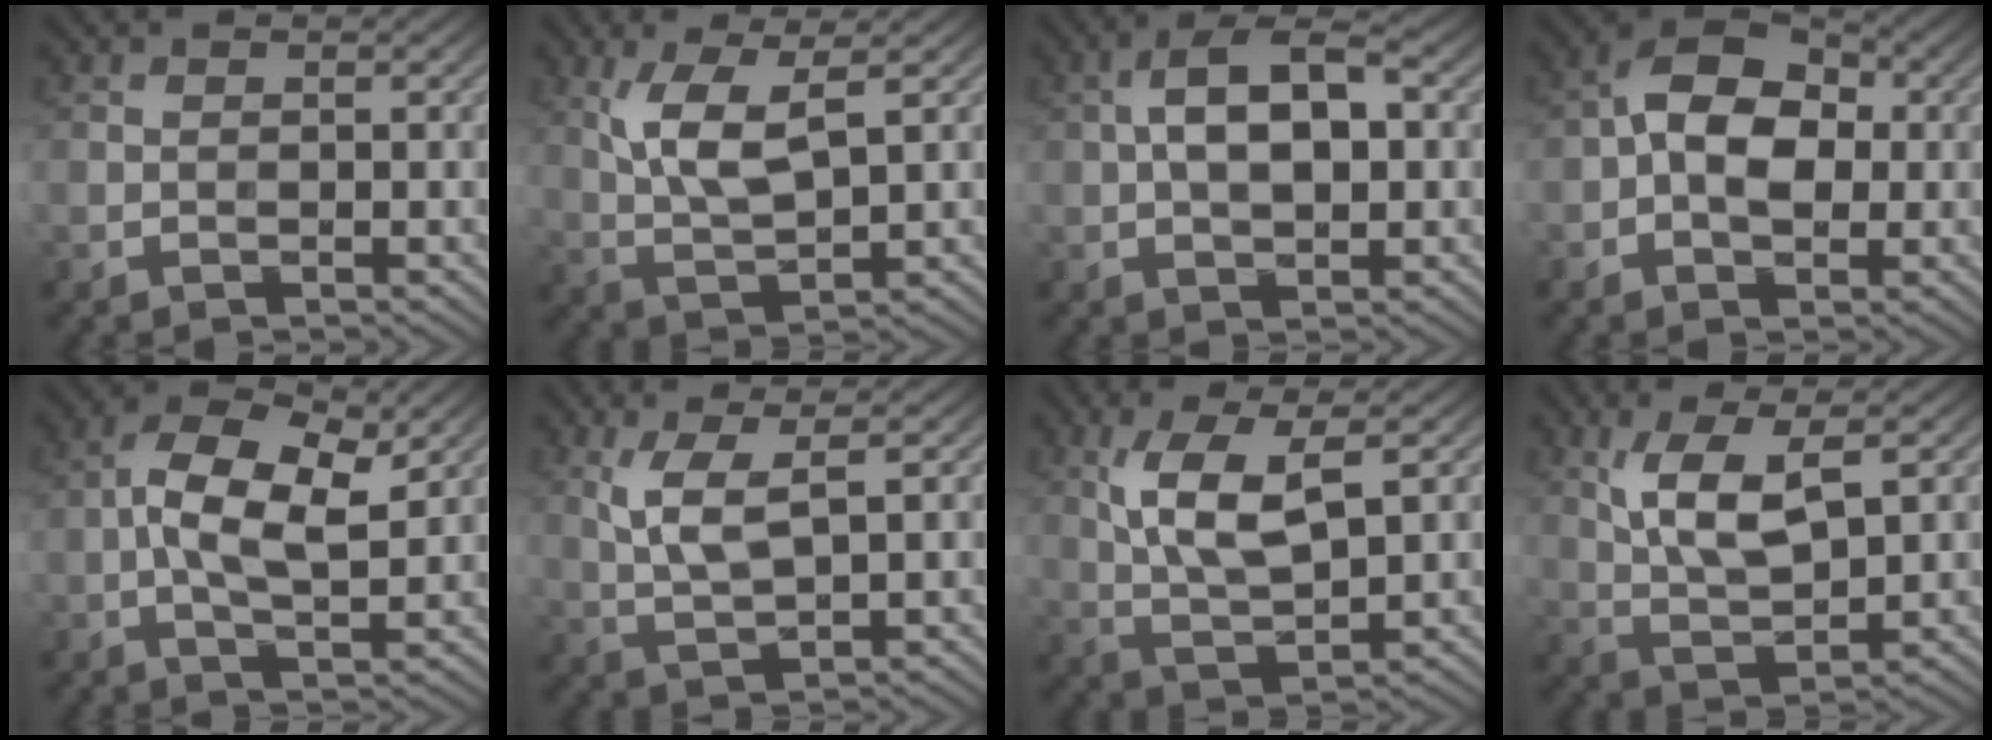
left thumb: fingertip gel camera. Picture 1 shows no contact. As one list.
[{"total": 6.7, "force": [2.4, 2.2, 5.9], "torque": [-0.133, 0.000, 0.053]}, {"total": 8.4, "force": [0.9, 4.3, 7.1], "torque": [-0.131, 0.014, 0.009]}, {"total": 9.2, "force": [0.4, 5.8, 7.0], "torque": [-0.120, 0.015, -0.007]}, {"total": 8.4, "force": [1.0, 4.0, 7.3], "torque": [-0.147, 0.009, 0.011]}, {"total": 4.9, "force": [1.7, 1.3, 4.4], "torque": [-0.106, -0.001, 0.040]}, {"total": 8.0, "force": [2.5, 3.0, 6.9], "torque": [-0.149, 0.002, 0.050]}, {"total": 7.5, "force": [2.7, 2.9, 6.3], "torque": [-0.138, -0.001, 0.054]}]